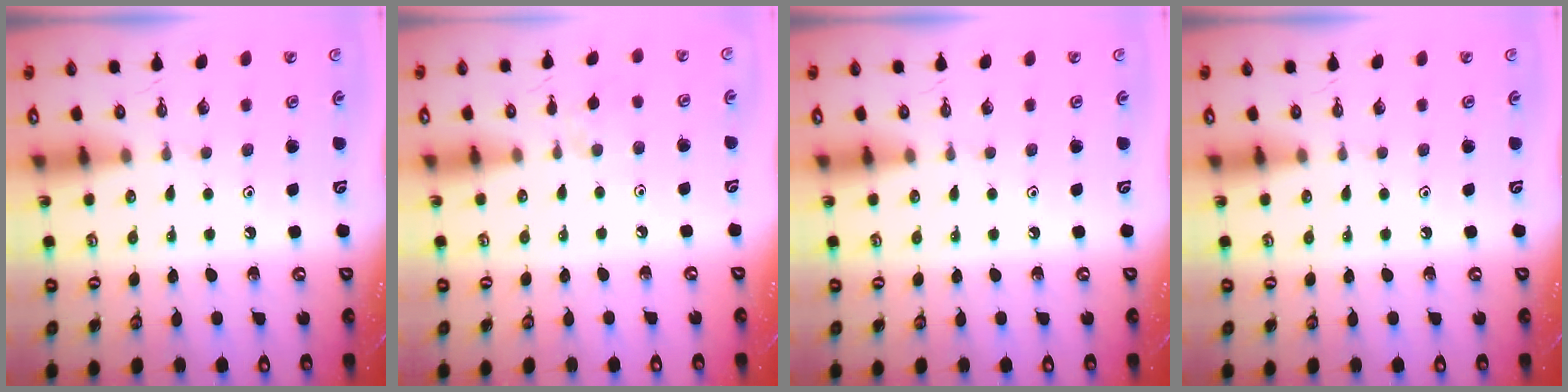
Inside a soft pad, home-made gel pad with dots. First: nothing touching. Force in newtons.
{"total": 4.3, "press": 4.3, "slide": 0.7}
{"total": 0.0}
{"total": 0.0}